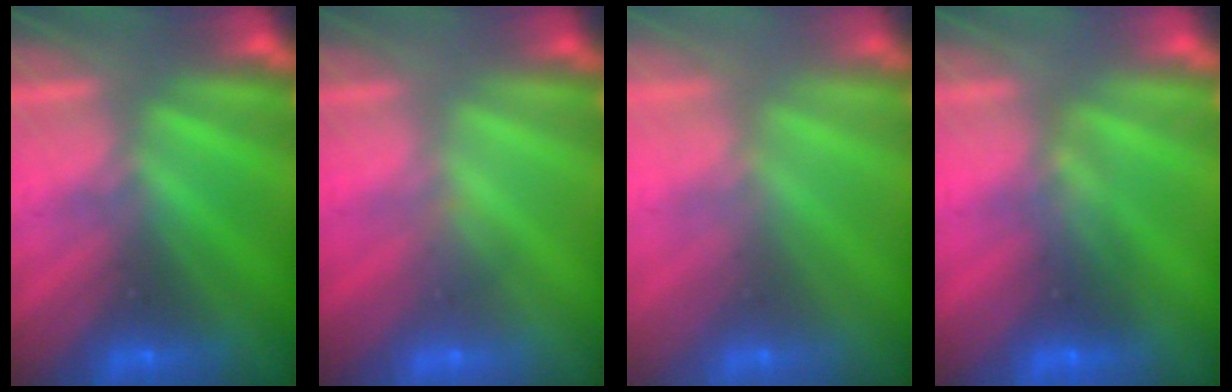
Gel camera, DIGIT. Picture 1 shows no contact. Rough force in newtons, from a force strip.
{"total": 2.8}
{"total": 2.8}
{"total": 1.6}